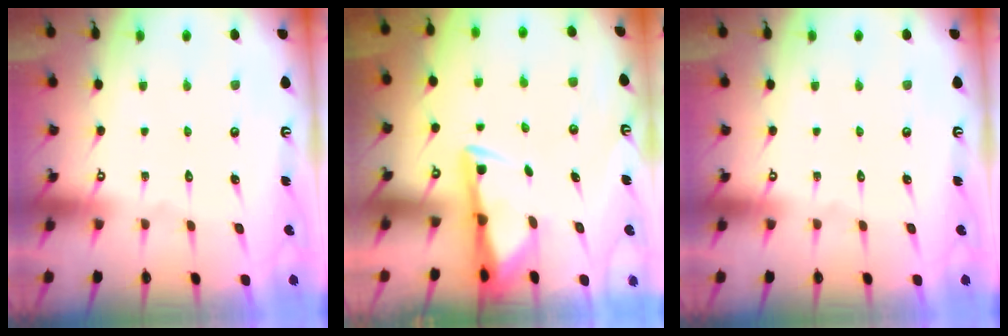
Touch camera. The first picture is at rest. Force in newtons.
{"total": 3.0, "press": 2.9, "slide": 0.5}
{"total": 0.0}